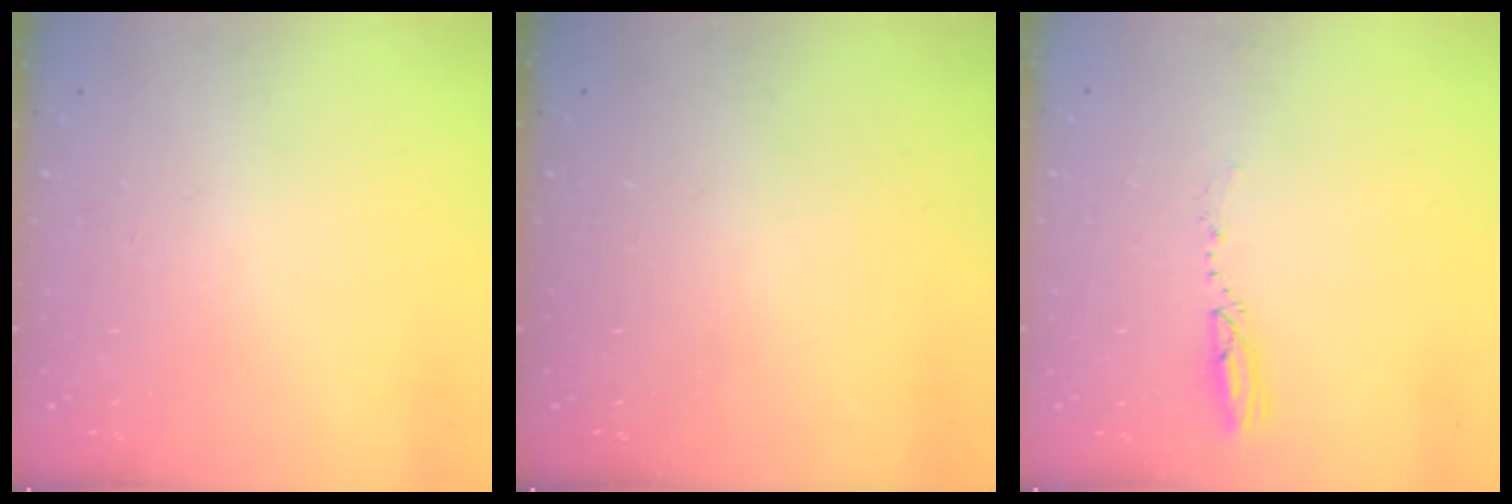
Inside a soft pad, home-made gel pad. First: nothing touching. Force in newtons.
{"total": 0.0}
{"total": 3.3, "press": 3.2, "slide": 0.5}